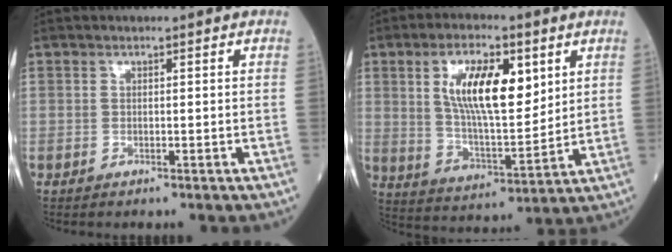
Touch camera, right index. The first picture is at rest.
{"total": 13.1, "force": [4.7, 4.4, 11.5], "torque": [-0.217, 0.004, 0.087]}